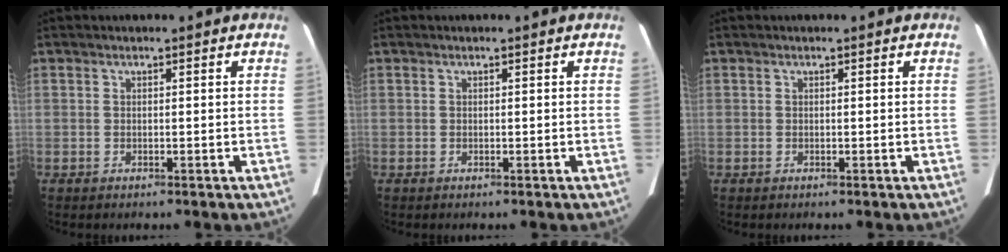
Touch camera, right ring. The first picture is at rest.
{"total": 0.0}
{"total": 0.0}